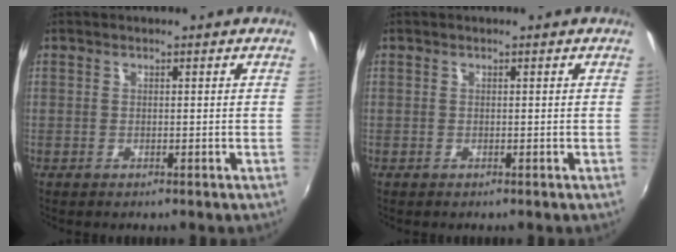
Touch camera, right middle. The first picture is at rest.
{"total": 0.0}